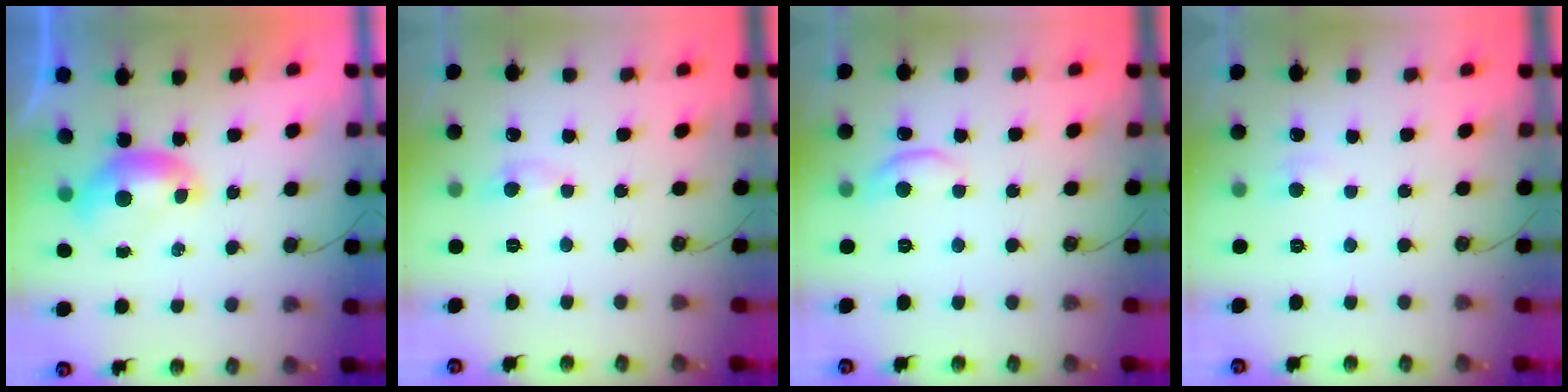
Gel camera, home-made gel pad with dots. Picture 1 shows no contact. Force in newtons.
{"total": 1.3, "press": 1.3, "slide": 0.3}
{"total": 4.8, "press": 4.8, "slide": 0.6}
{"total": 1.6, "press": 1.5, "slide": 0.5}